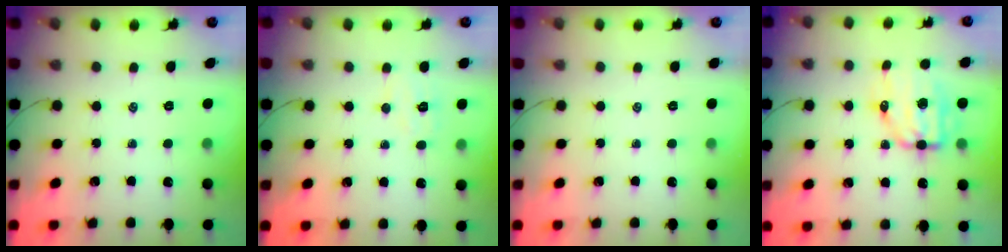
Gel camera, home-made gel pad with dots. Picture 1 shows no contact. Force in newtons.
{"total": 4.8, "press": 4.7, "slide": 0.9}
{"total": 0.0}
{"total": 7.9, "press": 7.7, "slide": 1.9}